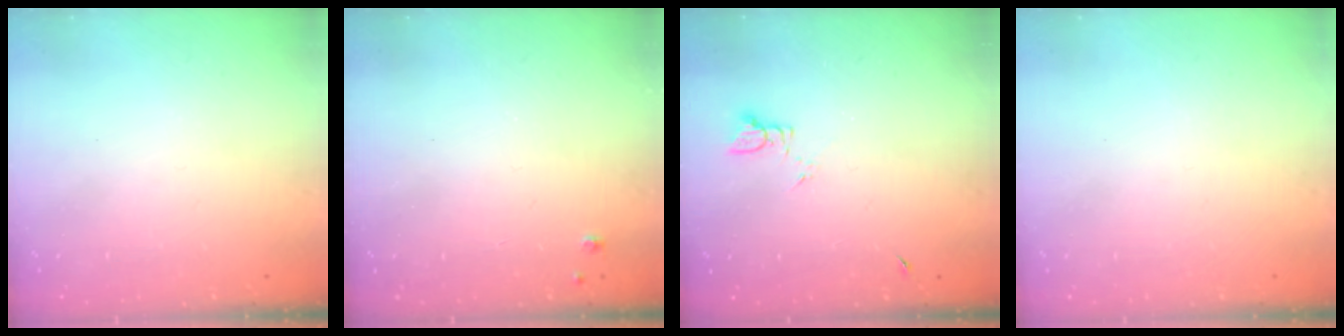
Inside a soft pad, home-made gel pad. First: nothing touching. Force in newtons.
{"total": 4.0, "press": 3.9, "slide": 0.5}
{"total": 2.4, "press": 2.4, "slide": 0.3}
{"total": 0.0}